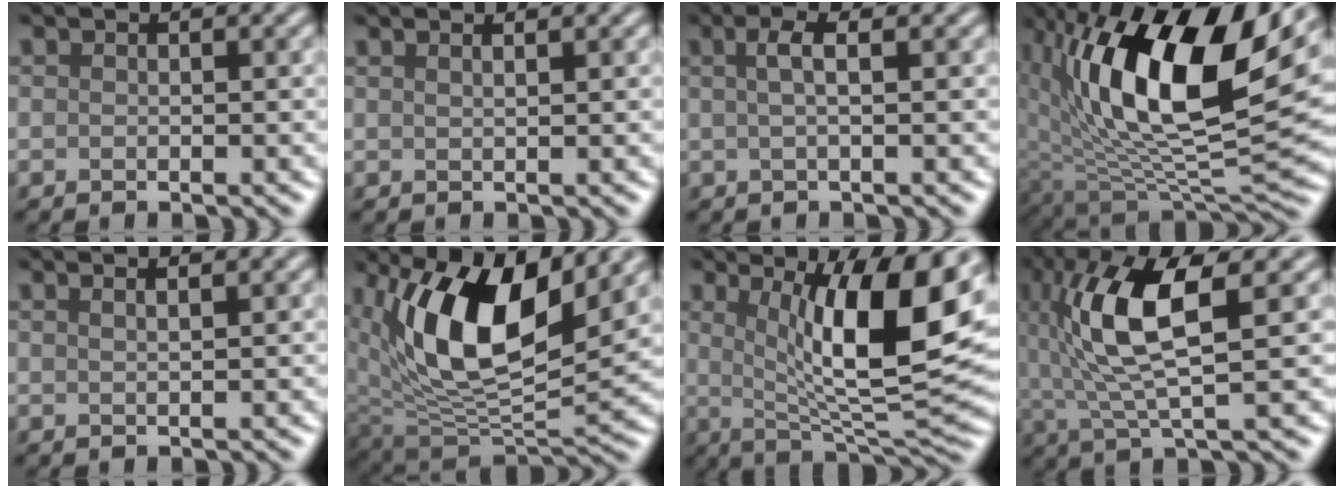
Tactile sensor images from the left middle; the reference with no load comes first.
{"total": 2.2, "force": [1.4, 1.0, 1.4], "torque": [0.000, 0.004, -0.009]}
{"total": 2.3, "force": [0.6, 0.6, 2.1], "torque": [-0.036, 0.007, 0.008]}
{"total": 14.8, "force": [5.4, 6.7, 12.1], "torque": [-0.209, 0.001, 0.093]}
{"total": 2.5, "force": [1.6, 1.1, 1.6], "torque": [0.000, 0.009, -0.010]}
{"total": 12.1, "force": [4.7, 5.9, 9.4], "torque": [-0.166, -0.009, 0.086]}
{"total": 12.6, "force": [2.9, 3.3, 11.8], "torque": [-0.161, -0.008, 0.047]}
{"total": 8.3, "force": [1.8, 2.2, 7.8], "torque": [-0.159, 0.004, 0.036]}